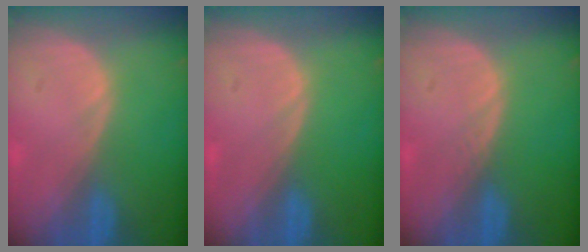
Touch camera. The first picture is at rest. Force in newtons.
{"total": 0.0}
{"total": 0.6, "press": 0.6, "slide": 0.0}